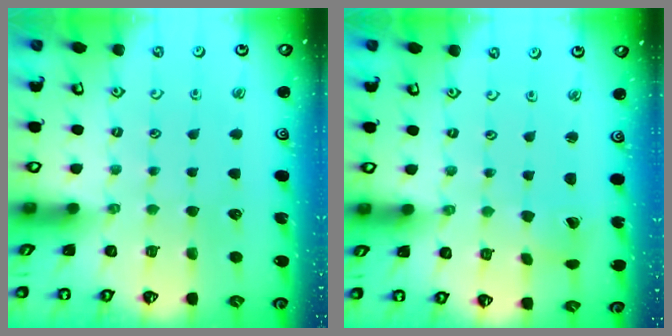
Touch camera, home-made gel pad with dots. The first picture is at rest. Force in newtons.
{"total": 1.6, "press": 1.6, "slide": 0.1}